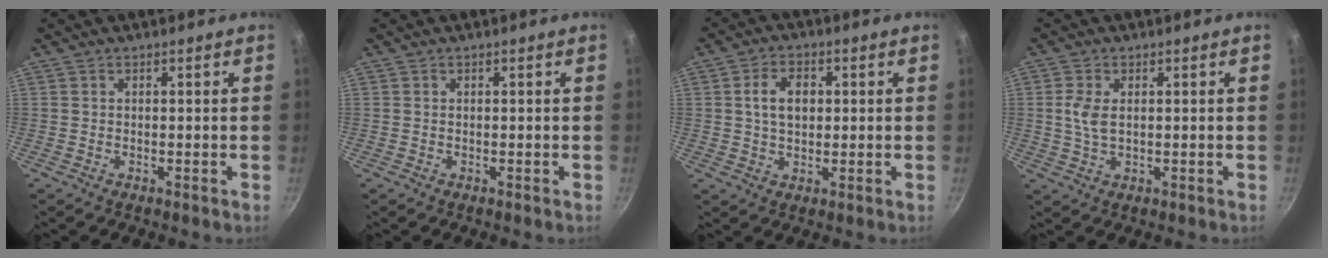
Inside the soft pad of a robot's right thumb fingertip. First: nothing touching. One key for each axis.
{"total": 0.0}
{"total": 6.4, "fx": 1.0, "fy": 4.3, "fz": 4.6, "tx": -0.063, "ty": 0.007, "tz": 0.016}
{"total": 4.4, "fx": 0.7, "fy": 2.5, "fz": 3.6, "tx": -0.077, "ty": 0.001, "tz": 0.014}